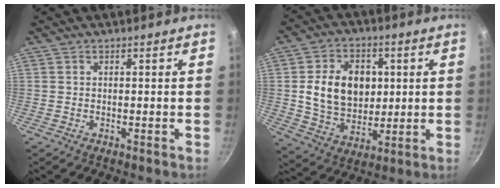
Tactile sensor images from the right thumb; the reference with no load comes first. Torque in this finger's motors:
{"motor_torque": [-0.02, 0.34, 0.61, -0.45, 0.20]}